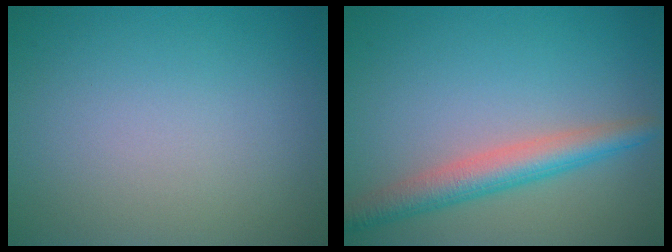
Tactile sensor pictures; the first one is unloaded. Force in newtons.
{"total": 4.2, "press": 4.2, "slide": 0.2}